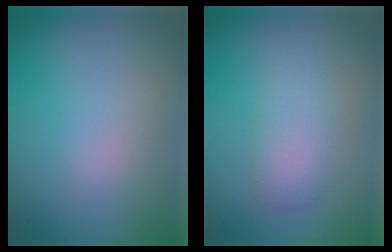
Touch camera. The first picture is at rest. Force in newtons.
{"total": 3.0, "press": 3.0, "slide": 0.1}